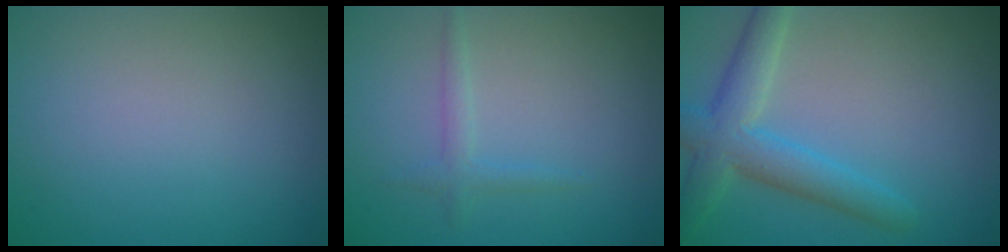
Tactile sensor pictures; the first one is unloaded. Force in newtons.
{"total": 1.3, "press": 1.3, "slide": 0.1}
{"total": 5.0, "press": 5.0, "slide": 0.2}